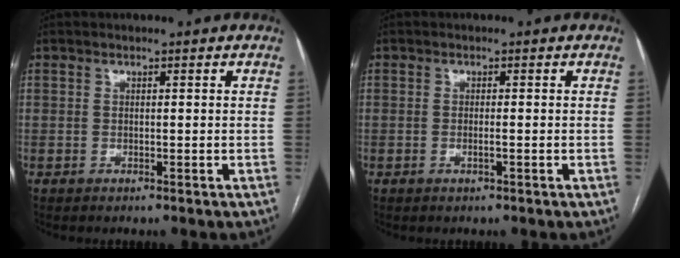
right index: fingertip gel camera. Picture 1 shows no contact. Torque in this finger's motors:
{"motor_torque": [-0.10, 0.21, -0.05, 0.00]}